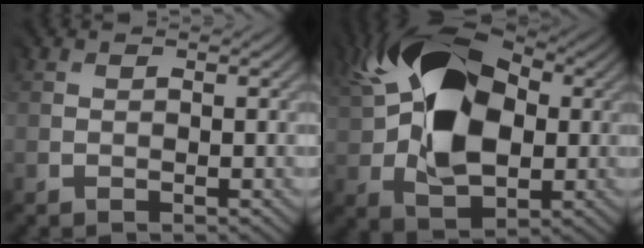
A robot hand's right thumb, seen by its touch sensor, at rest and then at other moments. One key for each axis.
{"total": 15.5, "fx": 2.8, "fy": 10.1, "fz": 11.4, "tx": -0.219, "ty": 0.026, "tz": 0.036}